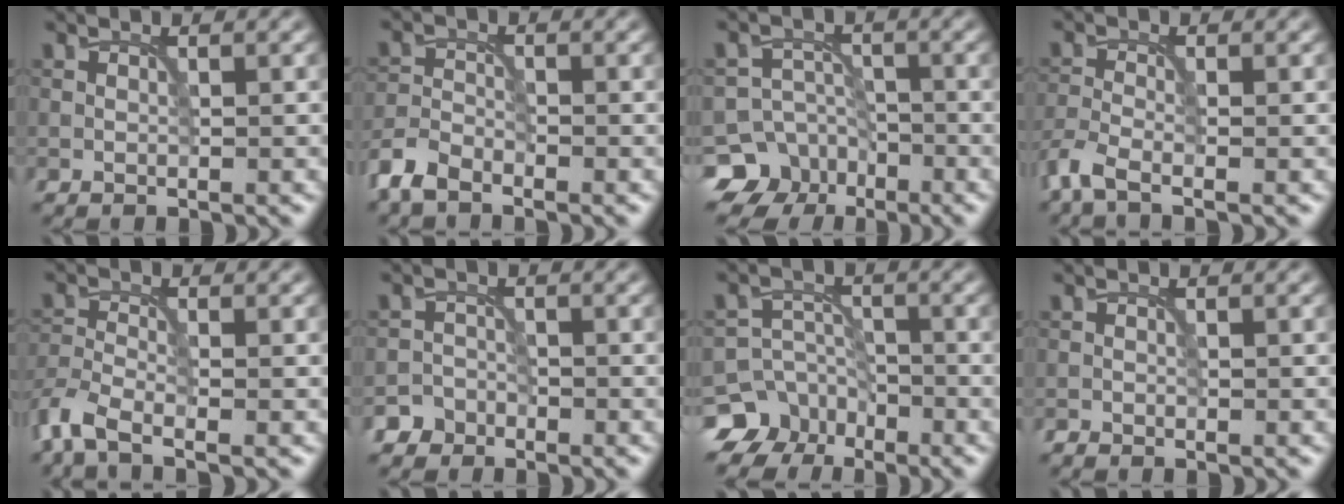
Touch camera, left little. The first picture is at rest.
{"total": 3.1, "force": [-2.6, 1.1, 1.3], "torque": [-0.029, -0.002, -0.064]}
{"total": 7.6, "force": [-5.0, 5.7, 1.0], "torque": [-0.004, -0.011, -0.093]}
{"total": 3.0, "force": [-2.3, 0.7, 1.8], "torque": [-0.049, -0.011, -0.062]}
{"total": 4.1, "force": [-3.2, 1.2, 2.4], "torque": [-0.058, -0.010, -0.078]}
{"total": 2.5, "force": [-2.1, 1.3, -0.1], "torque": [0.011, 0.008, -0.038]}
{"total": 7.3, "force": [-5.3, 5.0, 1.1], "torque": [-0.006, -0.008, -0.094]}
{"total": 0.7, "force": [-0.4, -0.5, -0.3], "torque": [0.009, 0.001, -0.012]}